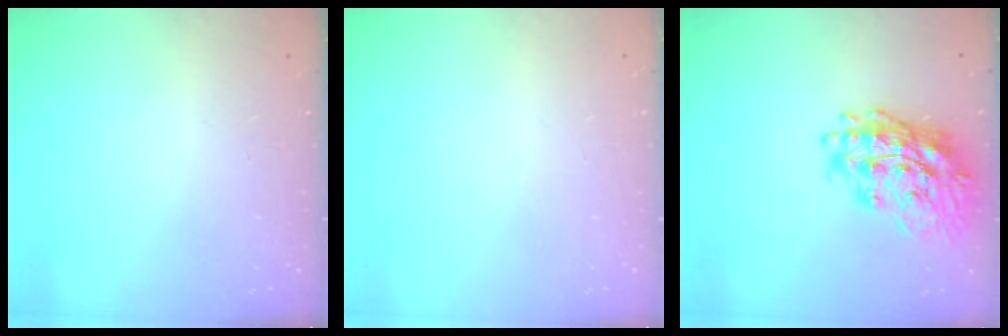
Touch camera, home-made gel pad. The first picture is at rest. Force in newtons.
{"total": 0.0}
{"total": 19.4, "press": 19.2, "slide": 3.0}